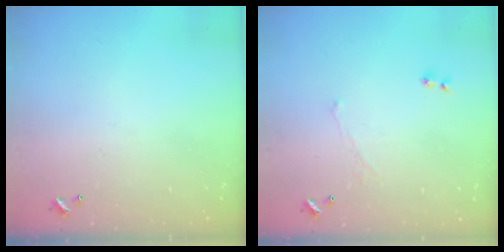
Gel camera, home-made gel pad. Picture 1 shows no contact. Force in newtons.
{"total": 1.1, "press": 0.7, "slide": 0.9}